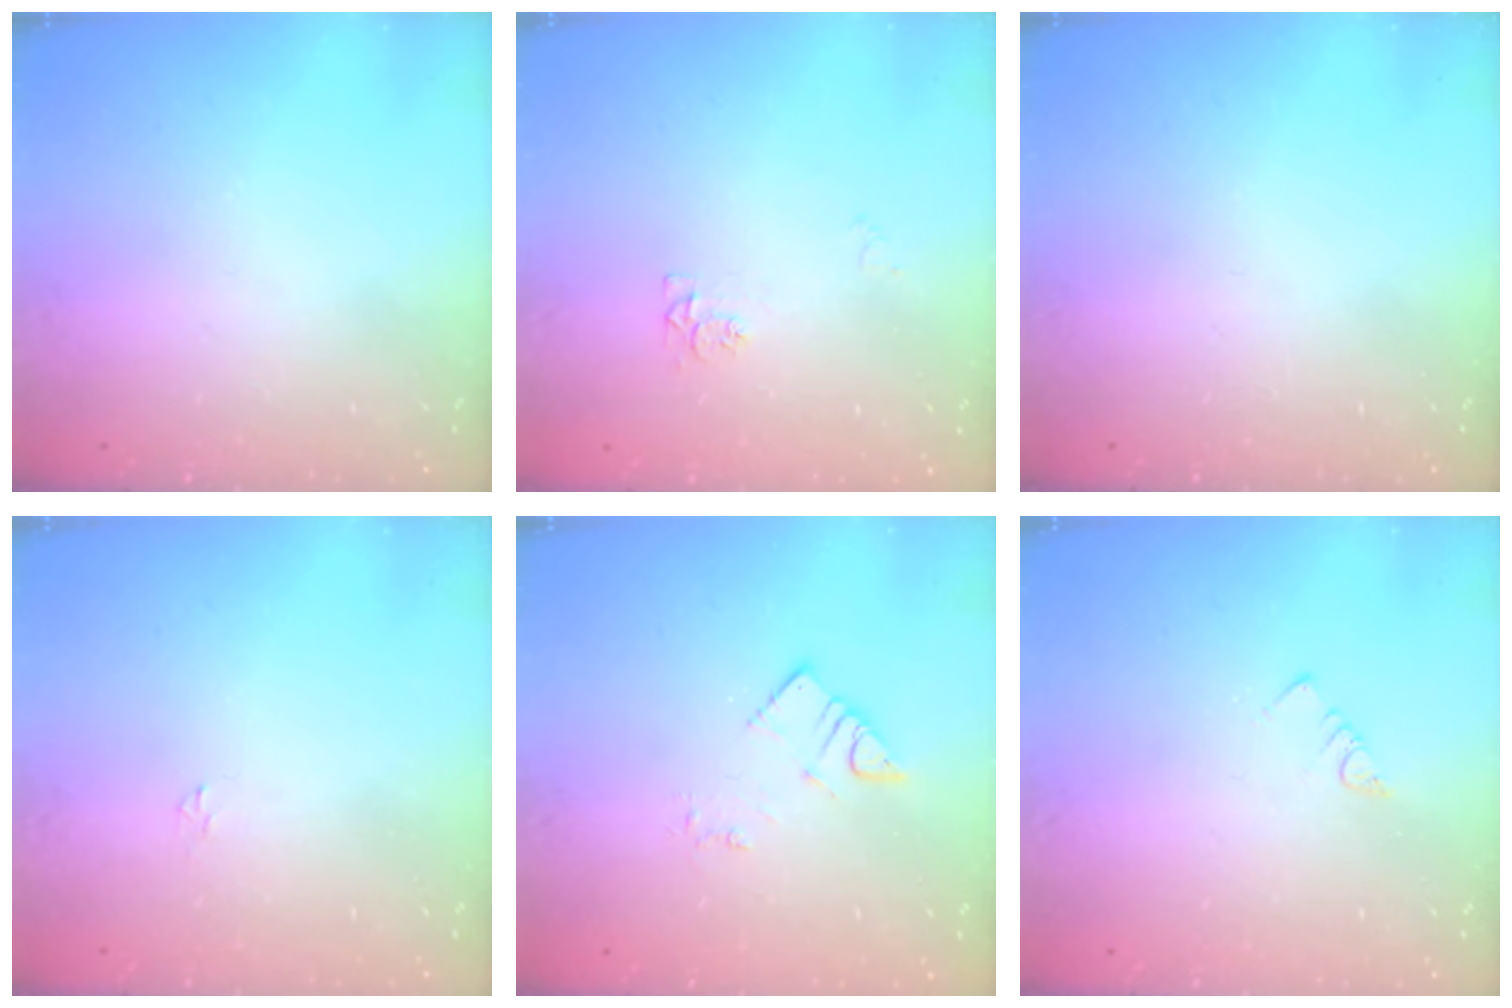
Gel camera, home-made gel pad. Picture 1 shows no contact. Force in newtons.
{"total": 5.0, "press": 5.0, "slide": 0.6}
{"total": 0.0}
{"total": 1.8, "press": 1.8, "slide": 0.2}
{"total": 3.9, "press": 3.9, "slide": 0.2}
{"total": 2.8, "press": 2.7, "slide": 0.3}